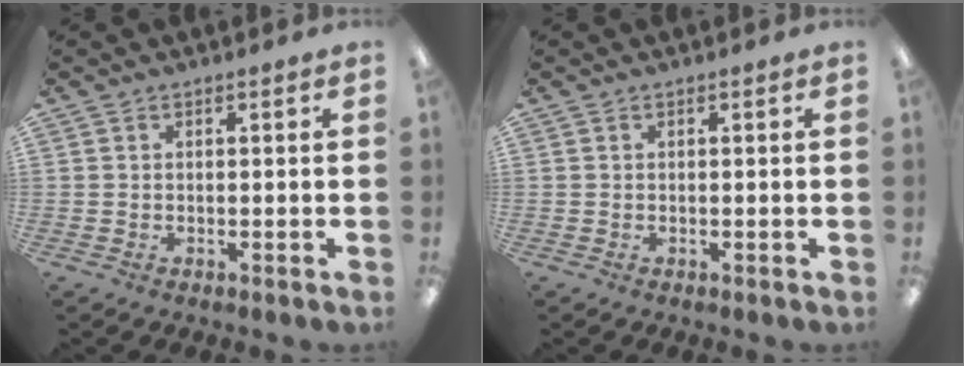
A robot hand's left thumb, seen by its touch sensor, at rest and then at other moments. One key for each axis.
{"total": 0.0}